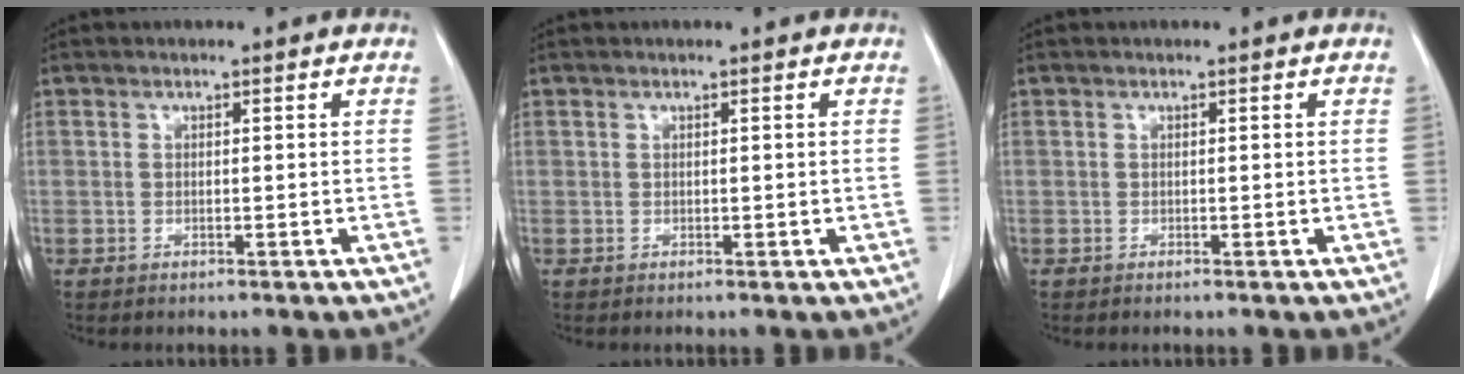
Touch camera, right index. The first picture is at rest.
{"total": 0.0}
{"total": 0.0}